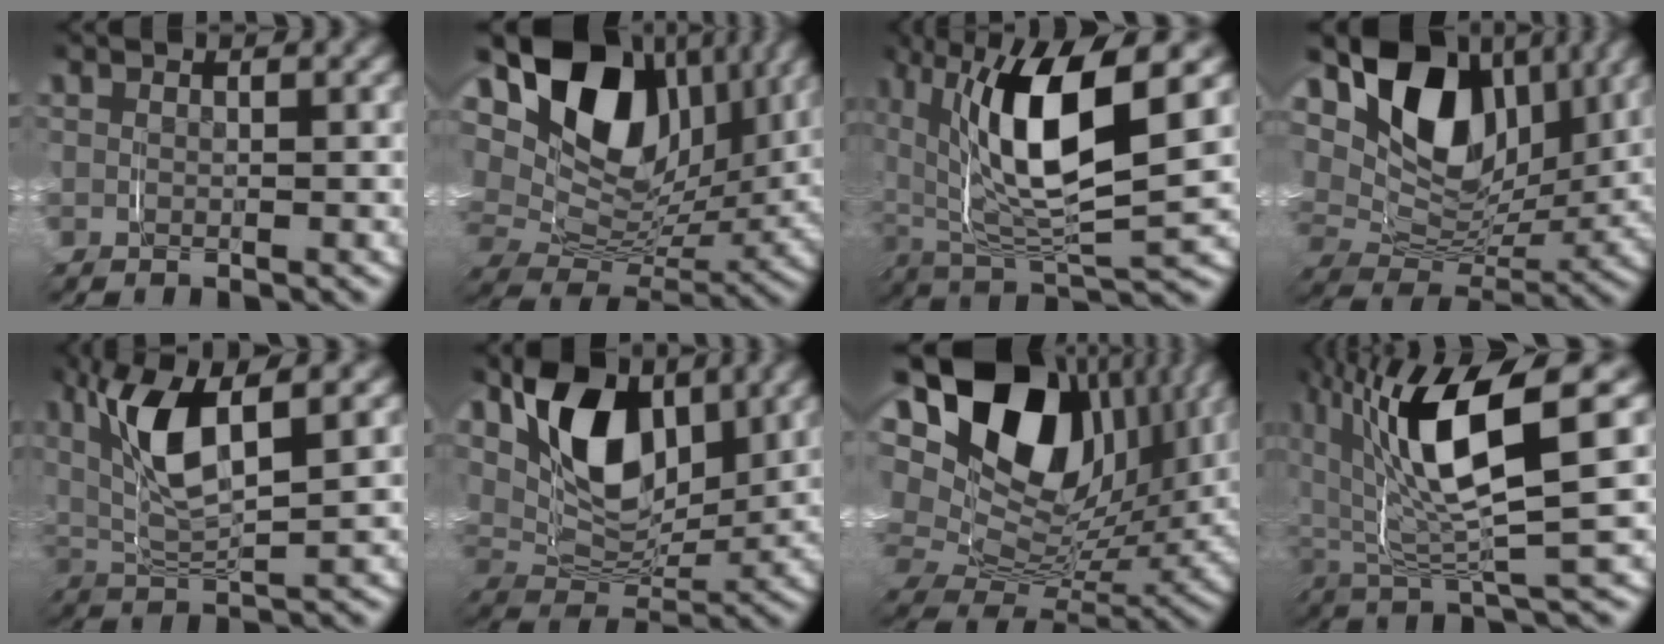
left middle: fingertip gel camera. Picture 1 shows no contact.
{"total": 17.9, "force": [4.0, 11.9, 12.7], "torque": [-0.219, -0.006, 0.056]}
{"total": 11.5, "force": [2.2, 4.7, 10.2], "torque": [-0.194, -0.002, 0.038]}
{"total": 15.1, "force": [4.2, 9.9, 10.6], "torque": [-0.197, -0.007, 0.058]}
{"total": 7.2, "force": [2.7, 2.6, 6.1], "torque": [-0.136, 0.003, 0.044]}
{"total": 11.0, "force": [3.7, 6.7, 7.9], "torque": [-0.154, -0.004, 0.052]}
{"total": 22.2, "force": [3.5, 14.9, 16.1], "torque": [-0.255, 0.003, 0.045]}
{"total": 10.5, "force": [2.1, 3.5, 9.6], "torque": [-0.186, 0.003, 0.029]}